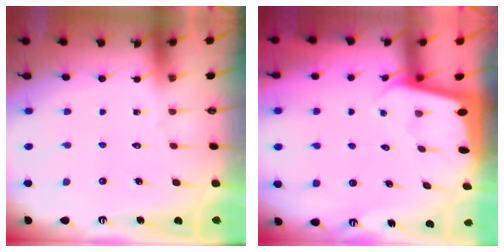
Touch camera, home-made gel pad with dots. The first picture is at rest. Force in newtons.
{"total": 2.0, "press": 2.0, "slide": 0.1}